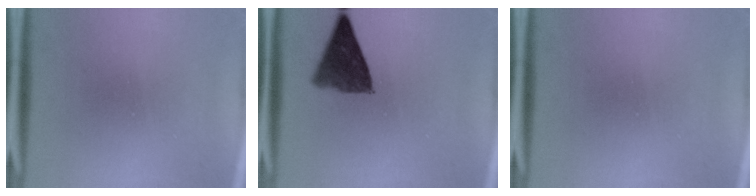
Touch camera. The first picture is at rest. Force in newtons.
{"total": 8.5}
{"total": 0.0}